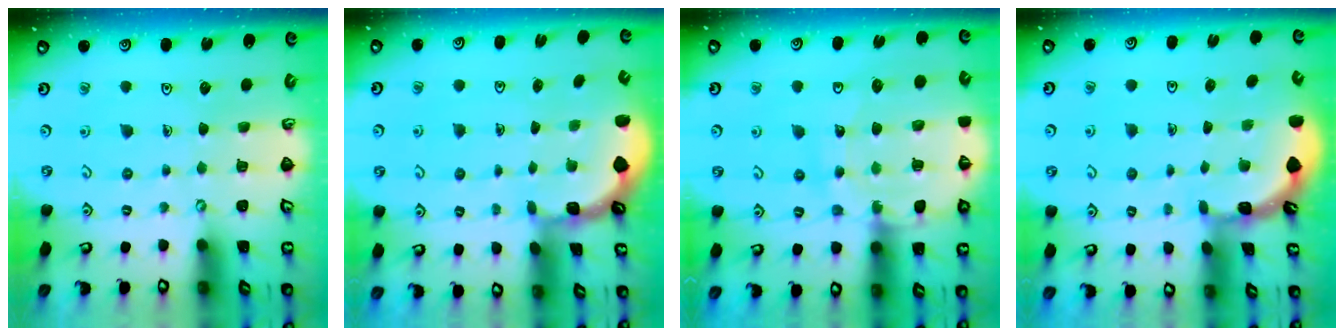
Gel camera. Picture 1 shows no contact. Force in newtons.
{"total": 0.8, "press": 0.8, "slide": 0.2}
{"total": 16.0, "press": 15.7, "slide": 2.8}
{"total": 1.6, "press": 1.6, "slide": 0.1}